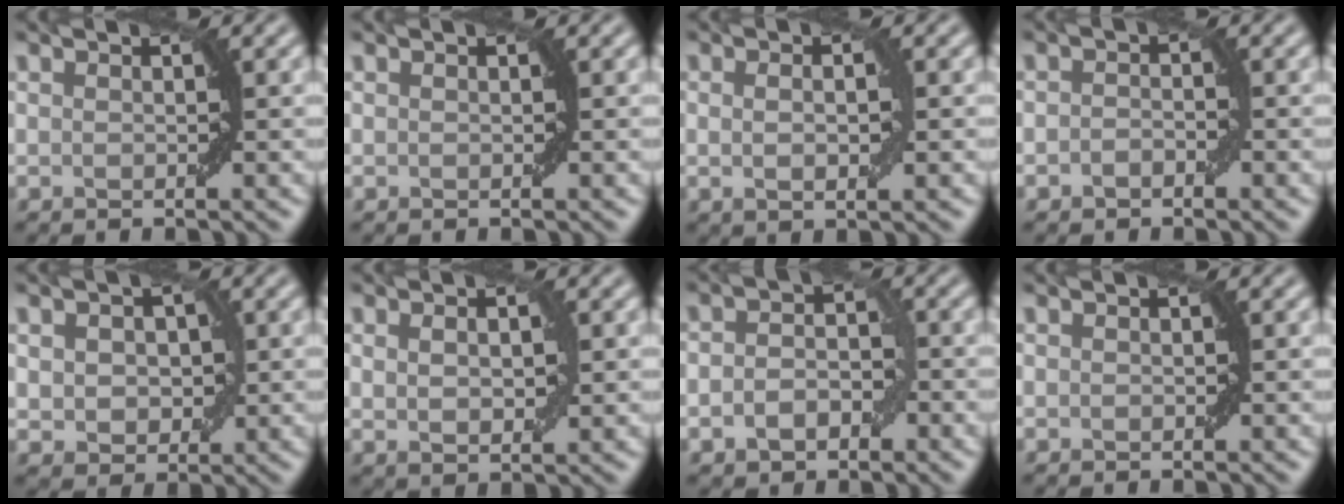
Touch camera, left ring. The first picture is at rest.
{"total": 0.0}
{"total": 2.1, "force": [0.2, 0.6, 2.0], "torque": [-0.036, 0.001, 0.003]}
{"total": 1.1, "force": [-0.5, 0.7, 0.7], "torque": [-0.012, 0.003, -0.011]}
{"total": 3.7, "force": [0.4, 2.7, 2.4], "torque": [-0.040, 0.000, 0.007]}
{"total": 2.4, "force": [0.5, 1.2, 2.1], "torque": [-0.037, 0.000, 0.014]}
{"total": 3.4, "force": [-1.1, 2.3, 2.2], "torque": [-0.034, 0.000, -0.022]}
{"total": 0.0}